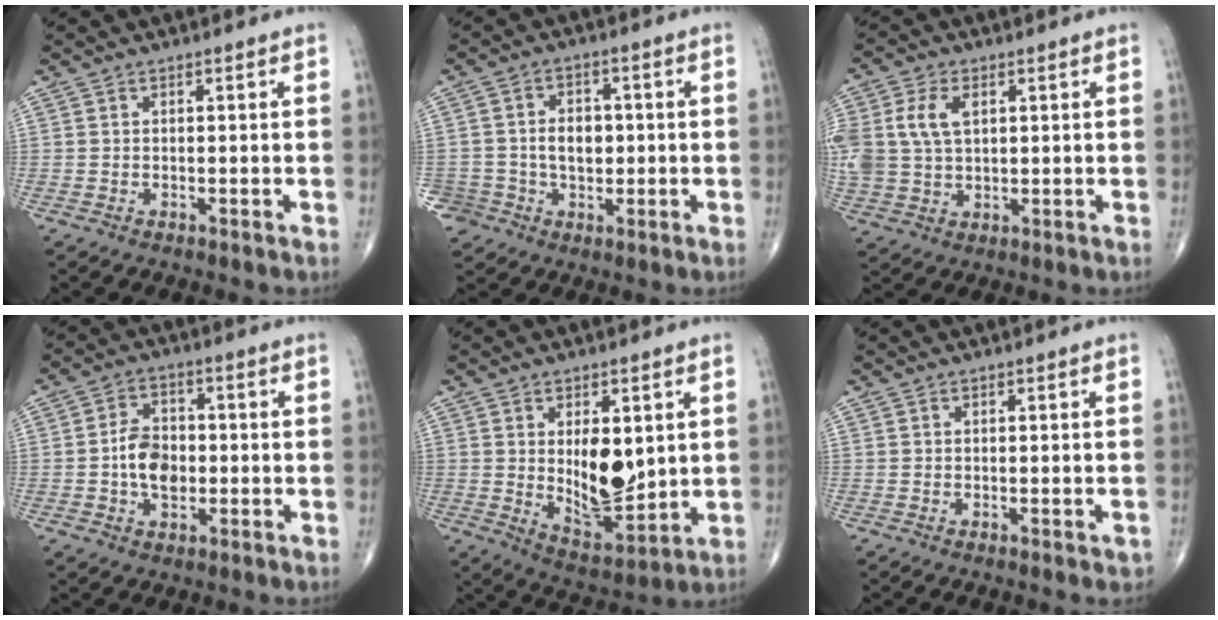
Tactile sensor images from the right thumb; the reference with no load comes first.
{"total": 8.5, "force": [-0.8, 7.6, 3.7], "torque": [-0.033, 0.024, -0.003]}
{"total": 11.4, "force": [2.8, 7.6, 8.0], "torque": [-0.185, 0.003, 0.059]}
{"total": 7.4, "force": [-1.0, 5.1, 5.3], "torque": [-0.076, 0.013, -0.022]}
{"total": 11.9, "force": [1.5, 6.2, 10.1], "torque": [-0.126, -0.026, 0.042]}
{"total": 1.3, "force": [-0.6, 0.5, 1.1], "torque": [-0.011, -0.002, -0.005]}